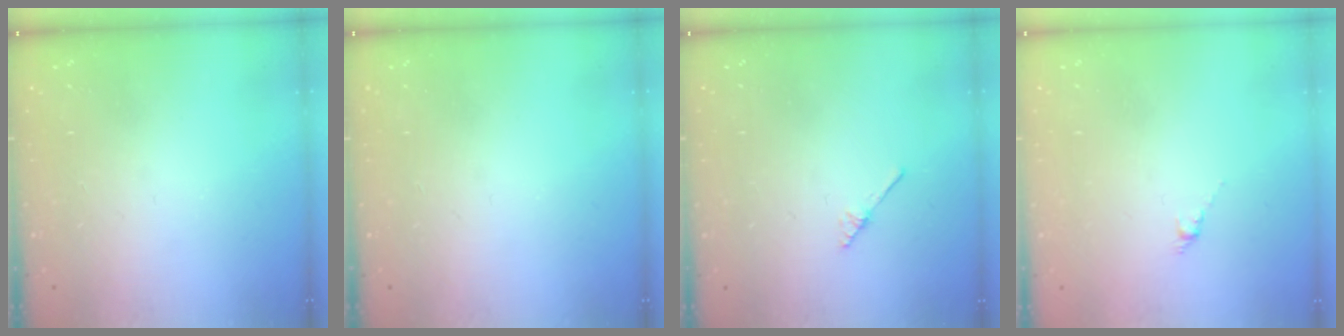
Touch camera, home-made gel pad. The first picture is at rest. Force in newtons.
{"total": 0.0}
{"total": 2.0, "press": 2.0, "slide": 0.2}
{"total": 0.0}